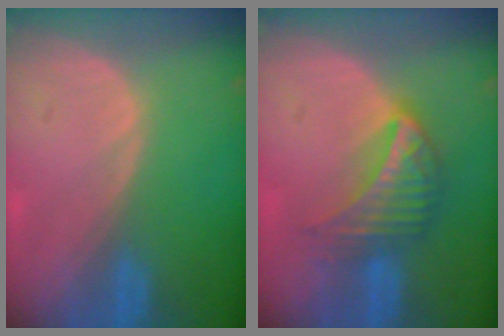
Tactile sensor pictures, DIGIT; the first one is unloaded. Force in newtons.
{"total": 7.4, "press": 6.5, "slide": 3.6}